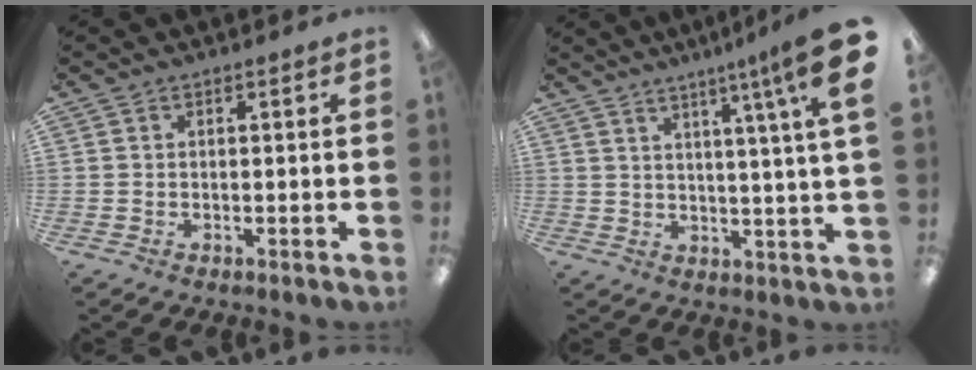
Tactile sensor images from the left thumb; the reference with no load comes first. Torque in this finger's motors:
{"motor_torque": [2.82, 2.15, 1.90, -0.86, 0.13]}